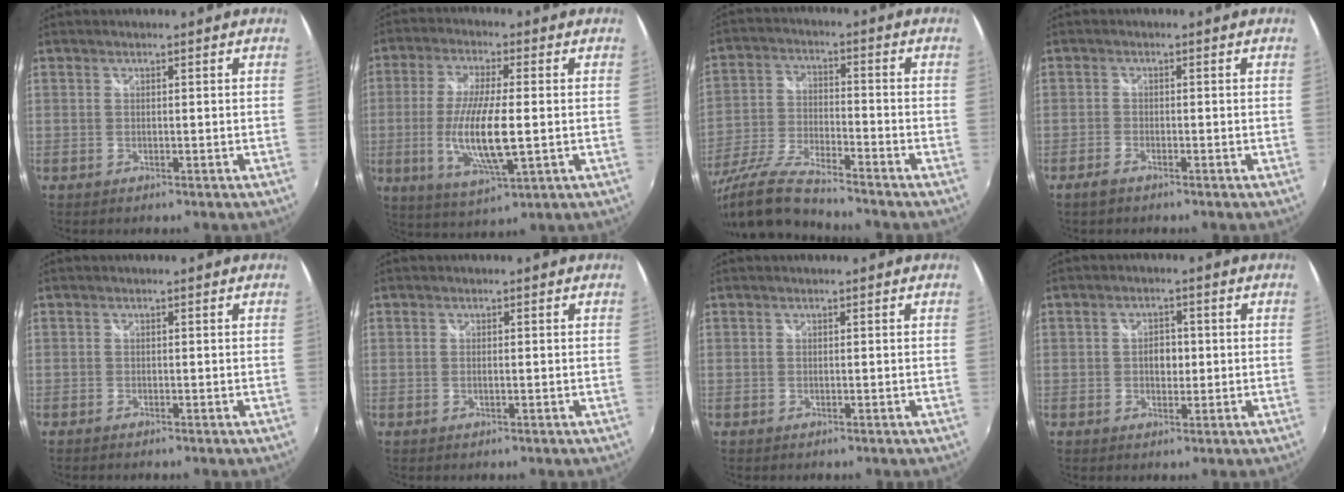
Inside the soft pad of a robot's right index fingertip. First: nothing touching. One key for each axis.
{"total": 12.6, "fx": -1.7, "fy": 2.6, "fz": 12.2, "tx": -0.240, "ty": -0.016, "tz": -0.029}
{"total": 15.1, "fx": -13.1, "fy": 1.1, "fz": 7.5, "tx": -0.161, "ty": -0.035, "tz": -0.250}
{"total": 2.2, "fx": -1.8, "fy": 0.7, "fz": 1.0, "tx": -0.032, "ty": -0.003, "tz": -0.037}
{"total": 0.6, "fx": -0.5, "fy": 0.2, "fz": 0.1, "tx": -0.004, "ty": -0.004, "tz": -0.012}
{"total": 0.9, "fx": 0.0, "fy": 0.2, "fz": 0.9, "tx": -0.018, "ty": 0.000, "tz": -0.002}
{"total": 0.0}
{"total": 3.2, "fx": -0.1, "fy": 2.4, "fz": 2.2, "tx": -0.033, "ty": 0.004, "tz": -0.003}